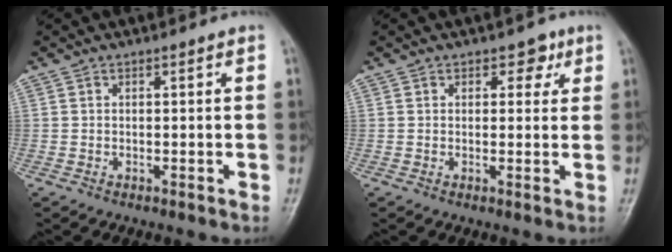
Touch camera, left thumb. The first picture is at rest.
{"total": 3.1, "force": [1.6, 2.2, 1.5], "torque": [0.005, -0.005, 0.017]}